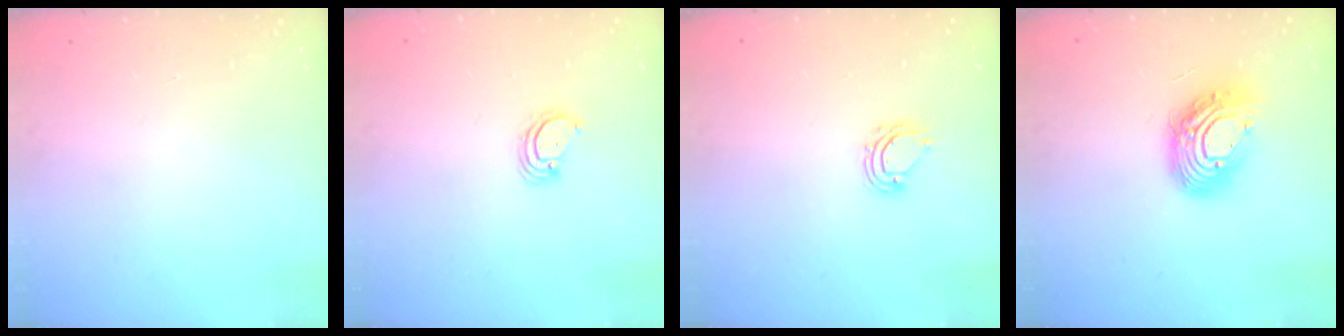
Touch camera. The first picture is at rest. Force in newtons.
{"total": 2.9, "press": 2.9, "slide": 0.3}
{"total": 5.4, "press": 5.4, "slide": 0.3}
{"total": 14.4, "press": 14.3, "slide": 1.3}